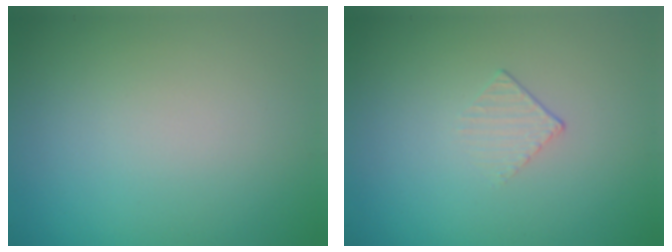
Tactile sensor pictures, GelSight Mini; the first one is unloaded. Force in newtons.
{"total": 1.2, "press": 0.4, "slide": 1.2}